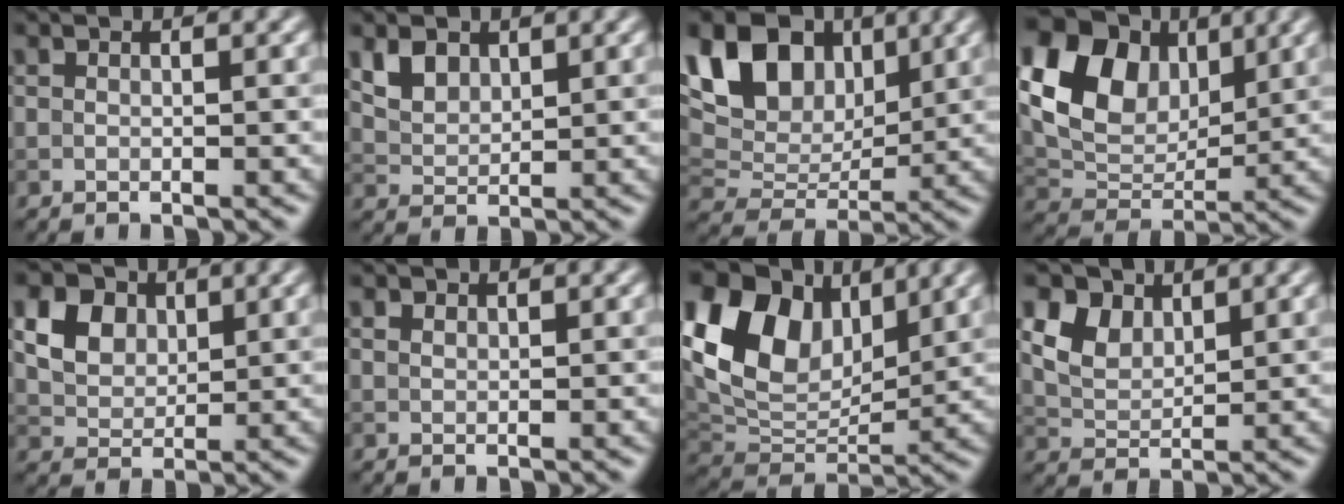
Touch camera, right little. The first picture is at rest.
{"total": 3.3, "force": [2.0, 2.2, 1.6], "torque": [-0.041, -0.006, 0.047]}
{"total": 12.0, "force": [4.9, 7.7, 7.8], "torque": [-0.161, 0.029, 0.079]}
{"total": 11.3, "force": [4.3, 7.6, 7.2], "torque": [-0.149, 0.011, 0.072]}
{"total": 10.8, "force": [5.1, 7.9, 5.4], "torque": [-0.119, 0.034, 0.081]}
{"total": 1.0, "force": [0.8, 0.6, 0.4], "torque": [-0.007, -0.001, 0.012]}
{"total": 12.4, "force": [5.3, 8.3, 7.6], "torque": [-0.157, 0.020, 0.096]}
{"total": 5.5, "force": [3.2, 3.5, 2.7], "torque": [-0.074, 0.000, 0.070]}